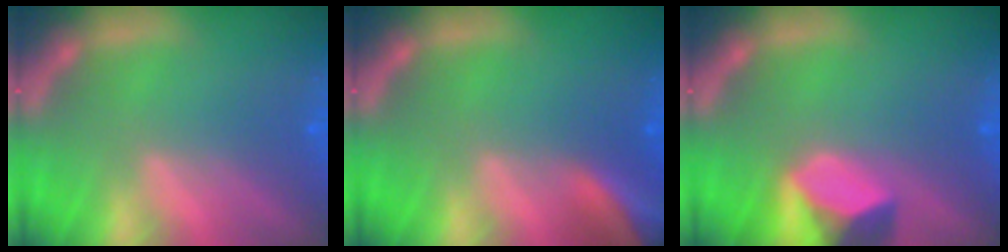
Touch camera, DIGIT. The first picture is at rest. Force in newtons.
{"total": 8.4}
{"total": 5.4}